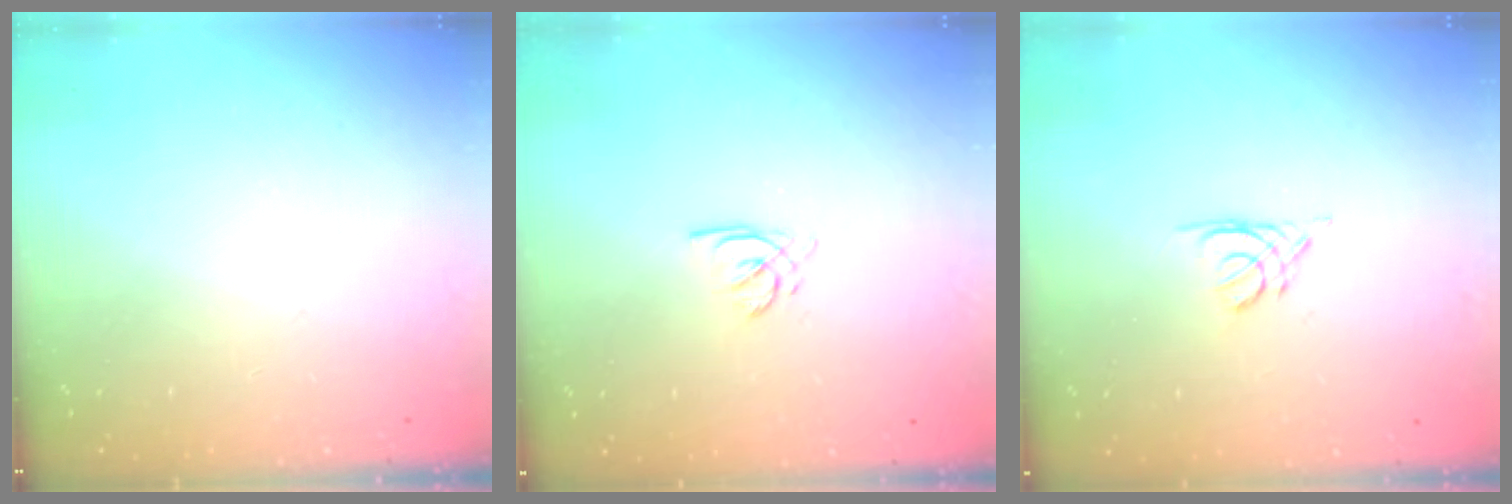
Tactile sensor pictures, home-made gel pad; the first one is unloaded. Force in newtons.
{"total": 2.2, "press": 2.2, "slide": 0.2}
{"total": 2.1, "press": 2.0, "slide": 0.4}